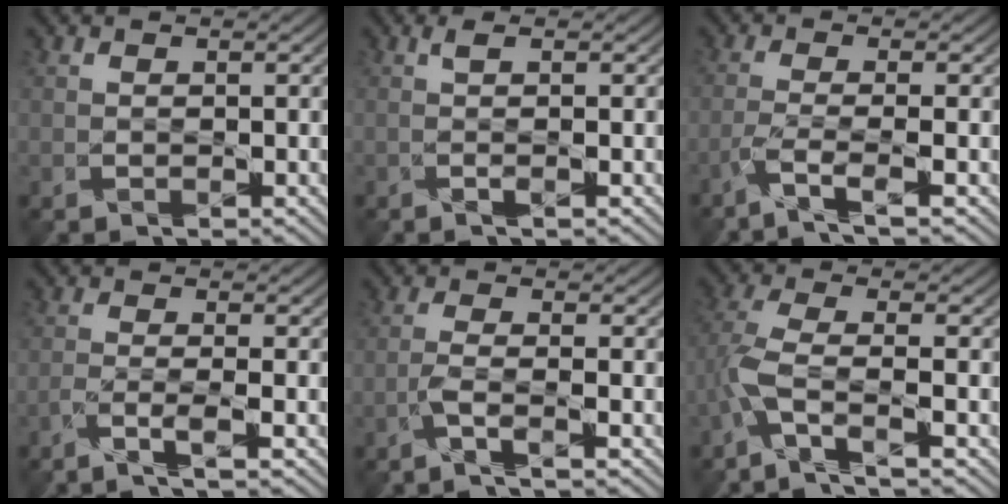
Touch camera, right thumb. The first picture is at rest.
{"total": 1.5, "force": [0.1, -0.7, 1.3], "torque": [-0.031, 0.004, 0.001]}
{"total": 3.3, "force": [-2.0, -0.3, 2.5], "torque": [-0.055, 0.003, -0.053]}
{"total": 2.6, "force": [-1.7, -0.4, 1.9], "torque": [-0.041, 0.004, -0.045]}
{"total": 2.3, "force": [-1.3, -0.6, 1.8], "torque": [-0.046, 0.008, -0.032]}
{"total": 4.9, "force": [-2.5, 0.3, 4.3], "torque": [-0.104, 0.002, -0.069]}